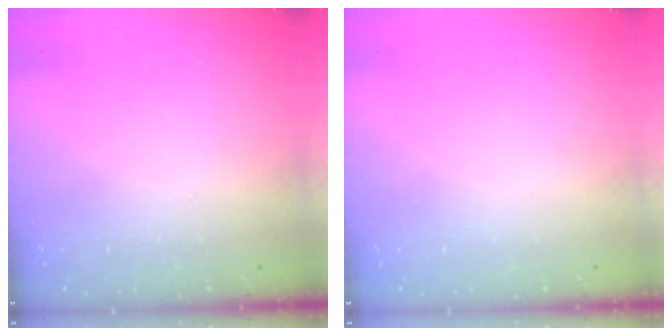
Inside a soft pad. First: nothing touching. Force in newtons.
{"total": 0.0}